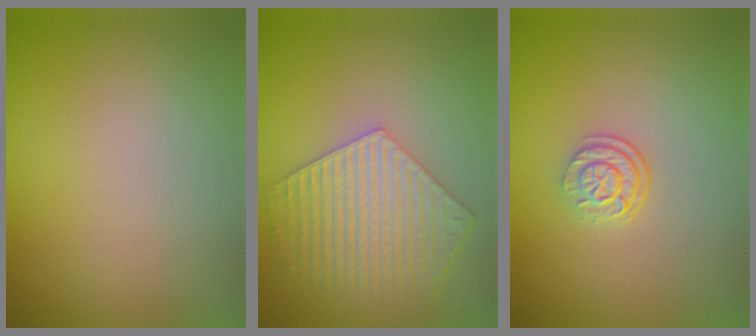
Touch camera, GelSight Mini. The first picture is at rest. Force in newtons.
{"total": 5.9, "press": 4.6, "slide": 3.7}
{"total": 2.4, "press": 1.8, "slide": 1.7}